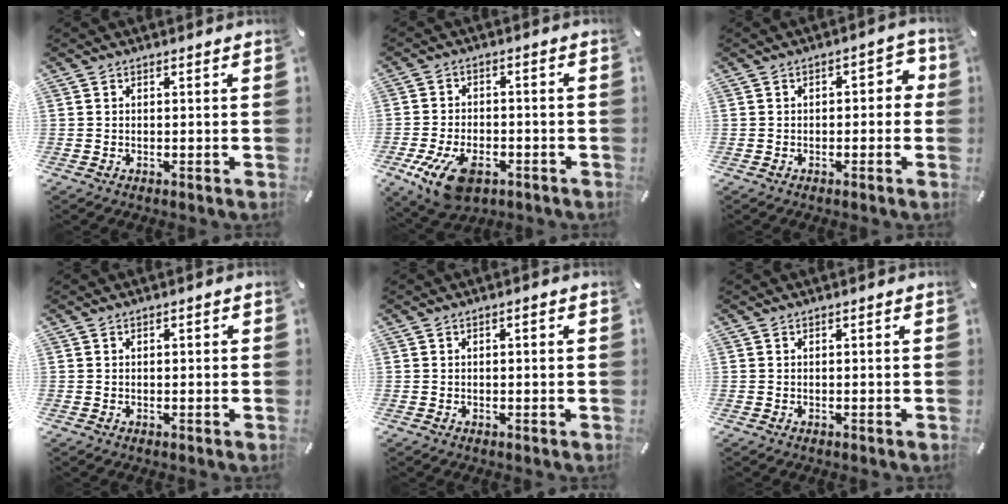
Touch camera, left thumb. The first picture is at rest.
{"total": 11.0, "force": [-5.3, 6.2, 7.4], "torque": [-0.151, 0.011, -0.095]}
{"total": 4.5, "force": [-0.5, 2.6, 3.6], "torque": [-0.052, 0.013, -0.017]}
{"total": 0.7, "force": [0.0, 0.4, 0.6], "torque": [-0.011, 0.002, -0.001]}
{"total": 0.9, "force": [-0.1, 0.4, 0.8], "torque": [-0.014, 0.002, -0.003]}
{"total": 0.0}